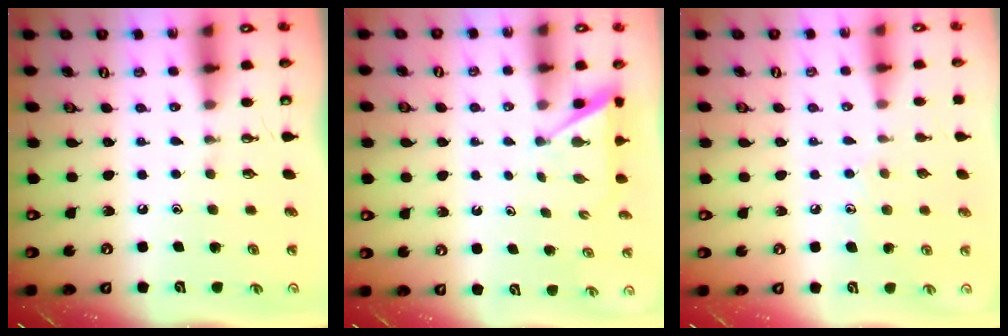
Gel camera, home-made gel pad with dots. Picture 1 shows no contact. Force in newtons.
{"total": 3.0, "press": 3.0, "slide": 0.3}
{"total": 6.5, "press": 6.5, "slide": 0.6}